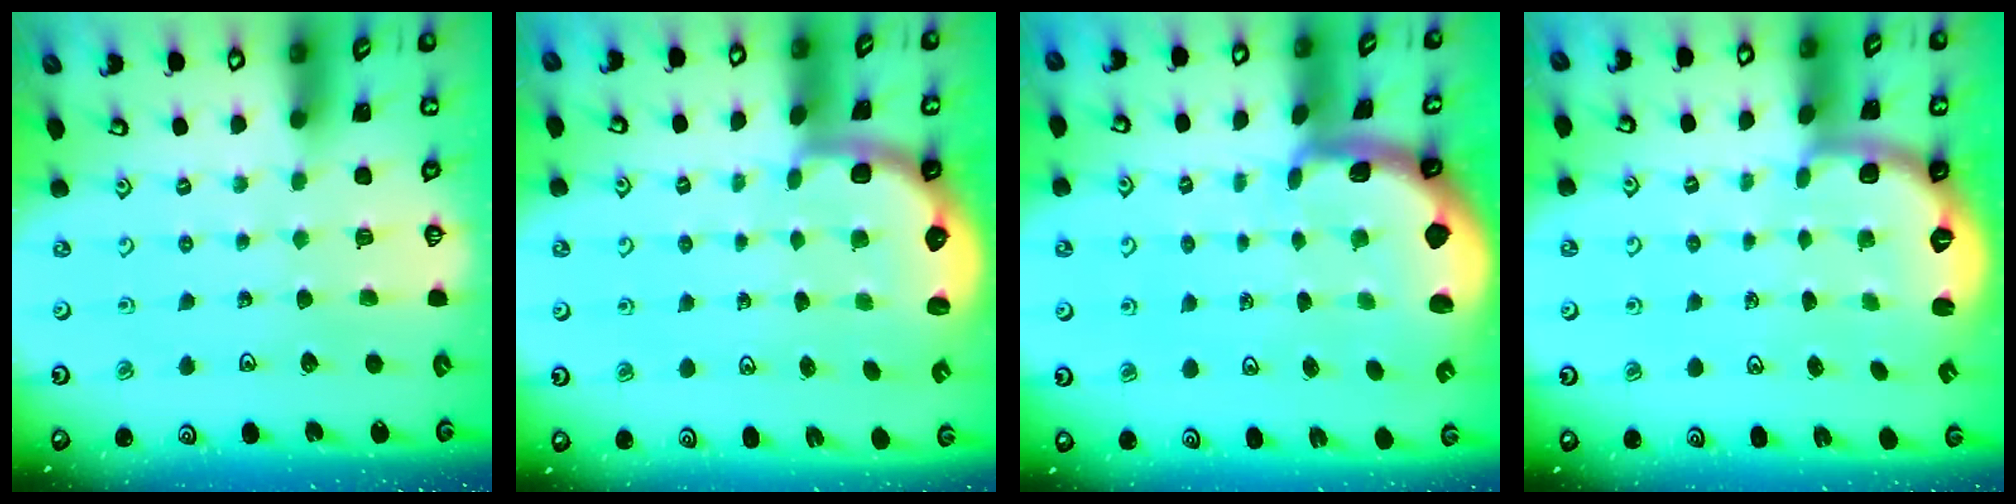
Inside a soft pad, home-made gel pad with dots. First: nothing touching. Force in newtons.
{"total": 3.0, "press": 2.1, "slide": 2.1}
{"total": 1.7, "press": 1.7, "slide": 0.4}
{"total": 2.7, "press": 1.7, "slide": 2.1}